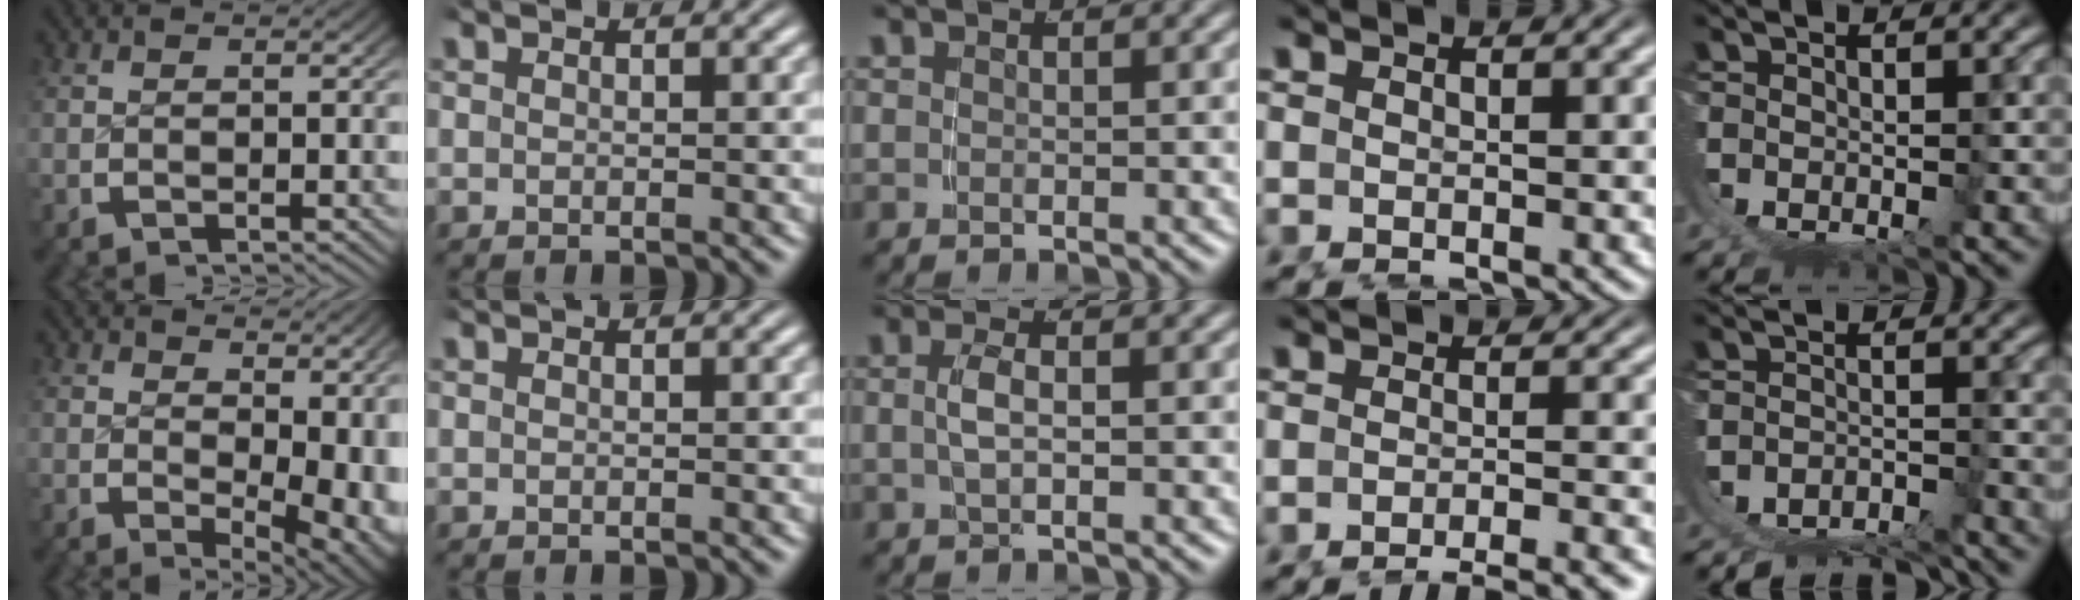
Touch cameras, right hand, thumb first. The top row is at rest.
{"thumb": {"total": 6.5, "force": [0.5, 3.8, 5.2], "torque": [-0.067, -0.030, 0.021]}, "middle": {"total": 1.7, "force": [-0.2, -0.1, 1.7], "torque": [-0.037, -0.002, 0.001]}, "ring": {"total": 7.6, "force": [-7.0, 1.2, 2.9], "torque": [-0.025, -0.011, -0.102]}, "little": {"total": 6.6, "force": [-6.4, 0.5, 1.3], "torque": [-0.009, -0.025, -0.097]}}